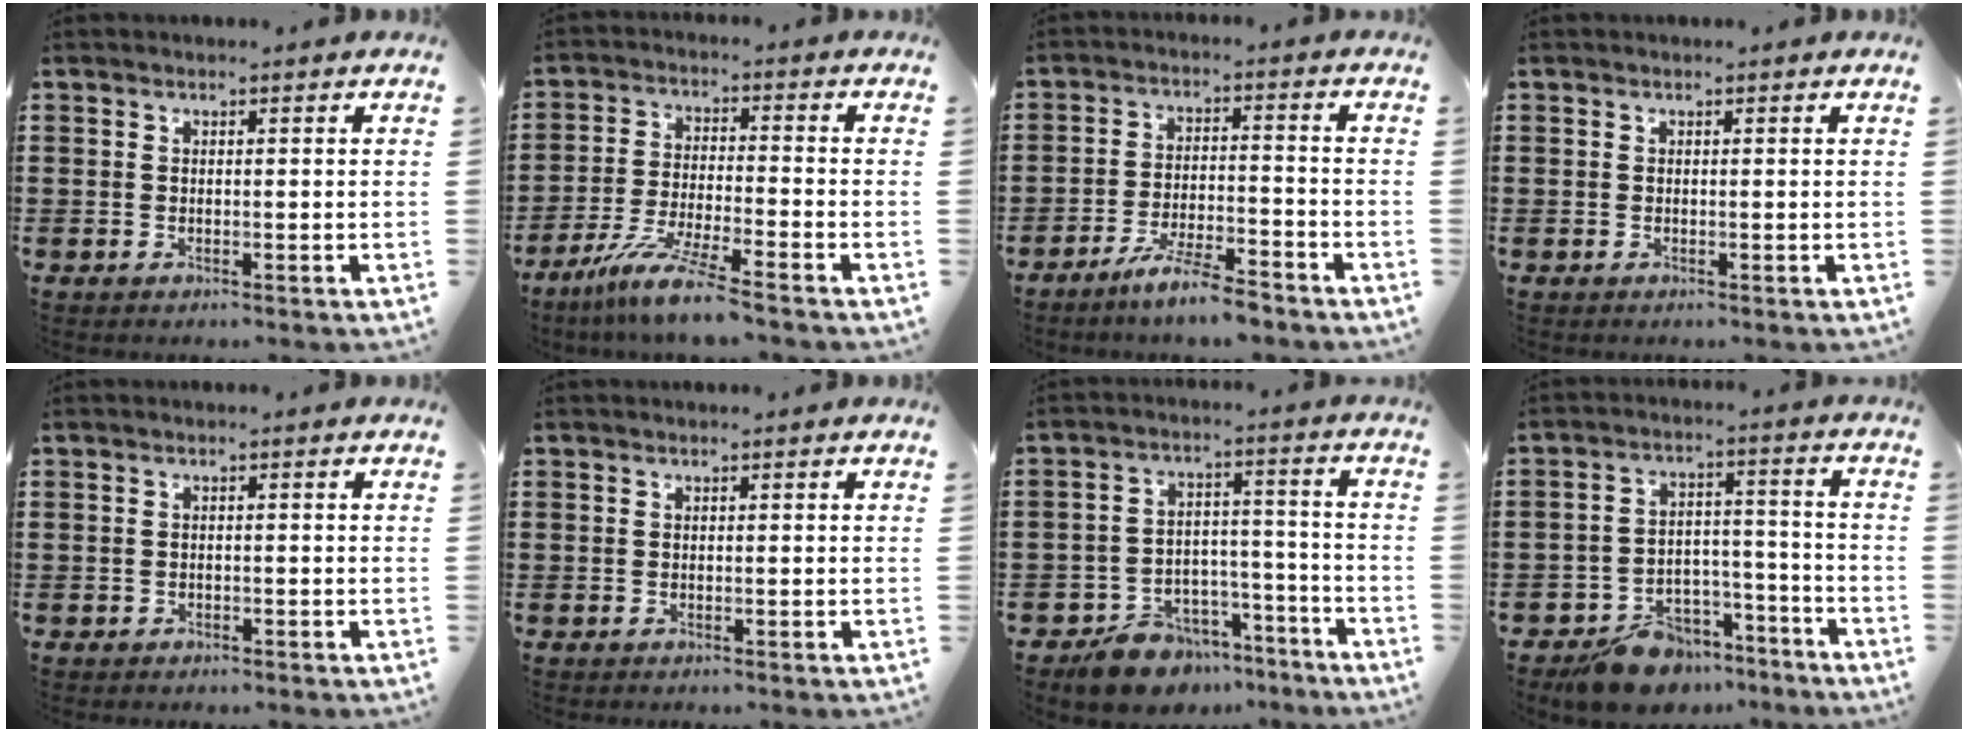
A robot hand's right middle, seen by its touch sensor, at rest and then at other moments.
{"total": 8.0, "force": [-6.6, -0.3, 4.6], "torque": [-0.096, -0.015, -0.126]}
{"total": 6.4, "force": [-5.6, 0.1, 3.2], "torque": [-0.071, -0.008, -0.107]}
{"total": 0.0}
{"total": 0.5, "force": [-0.4, 0.4, 0.1], "torque": [-0.003, 0.003, -0.009]}
{"total": 0.0}
{"total": 7.9, "force": [-7.0, 3.5, 0.9], "torque": [-0.011, 0.042, -0.134]}
{"total": 8.7, "force": [-7.7, 3.5, 1.8], "torque": [-0.029, 0.039, -0.145]}